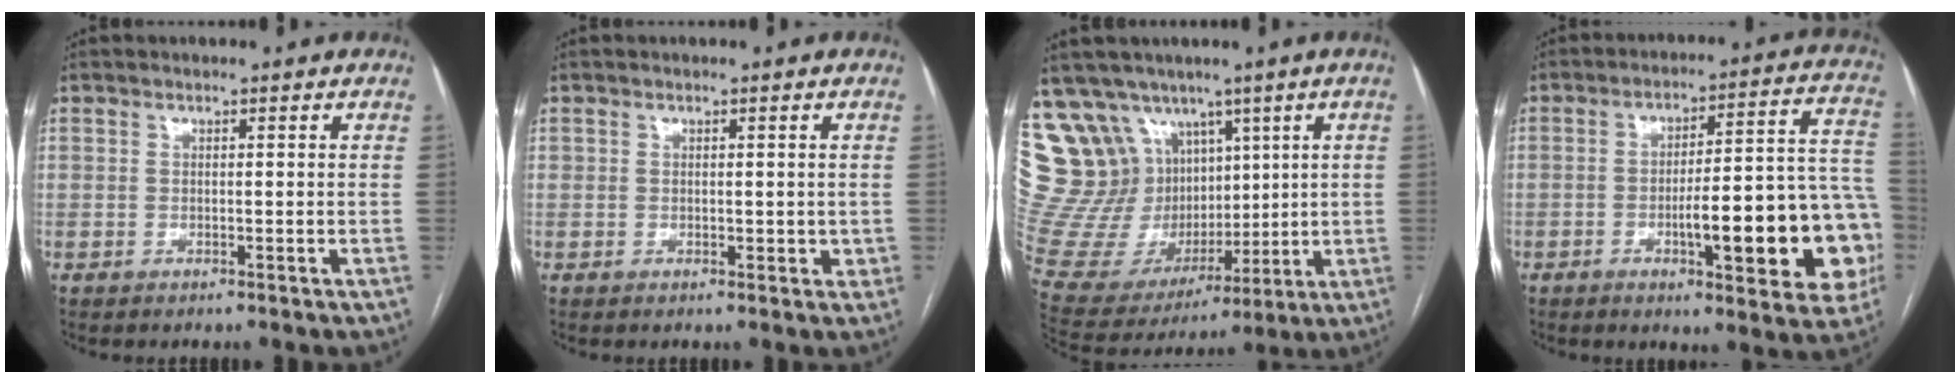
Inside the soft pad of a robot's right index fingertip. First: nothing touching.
{"total": 1.8, "force": [0.3, 1.3, 1.1], "torque": [-0.011, 0.002, 0.006]}
{"total": 21.3, "force": [11.2, 16.0, 8.6], "torque": [-0.191, 0.066, 0.237]}
{"total": 19.9, "force": [-5.2, 3.7, 18.9], "torque": [-0.171, 0.034, -0.056]}